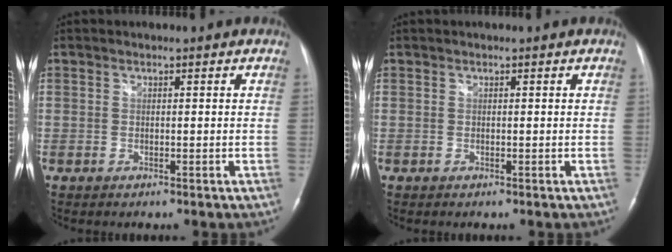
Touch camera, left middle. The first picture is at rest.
{"total": 0.0}